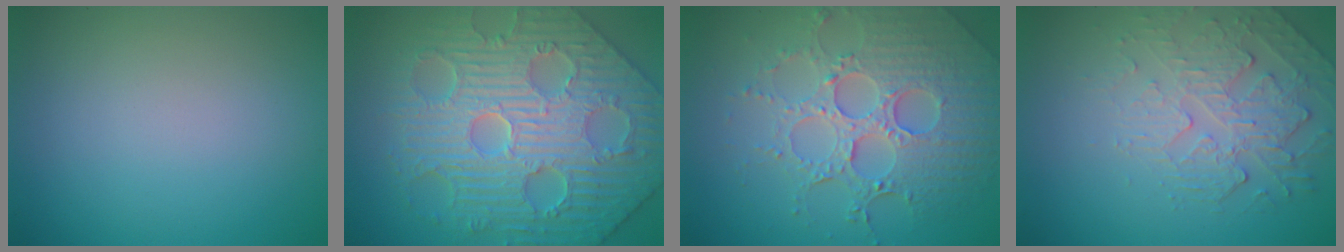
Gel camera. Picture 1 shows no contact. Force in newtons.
{"total": 9.3, "press": 7.4, "slide": 5.6}
{"total": 6.9, "press": 5.3, "slide": 4.5}
{"total": 2.7, "press": 2.1, "slide": 1.7}